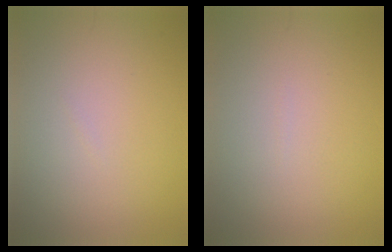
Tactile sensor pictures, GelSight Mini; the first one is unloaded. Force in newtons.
{"total": 0.0}